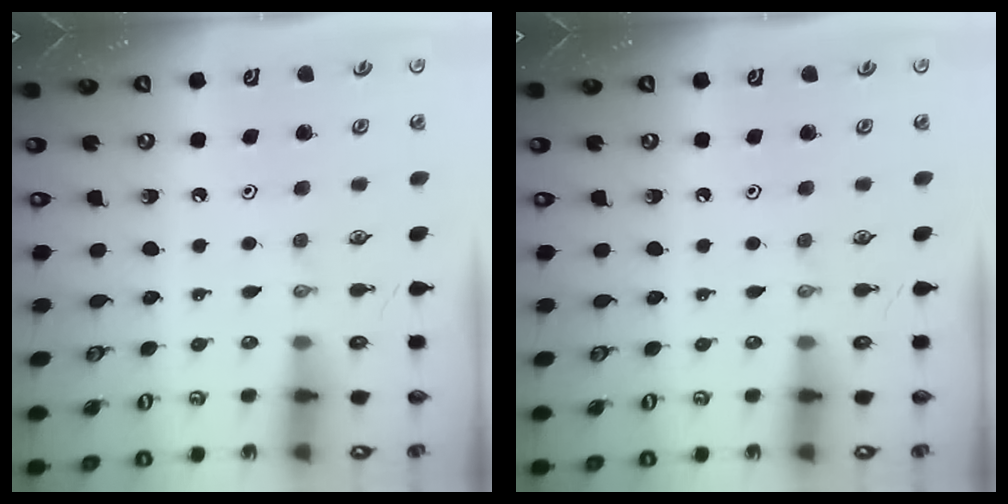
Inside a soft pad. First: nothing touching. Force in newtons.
{"total": 0.0}